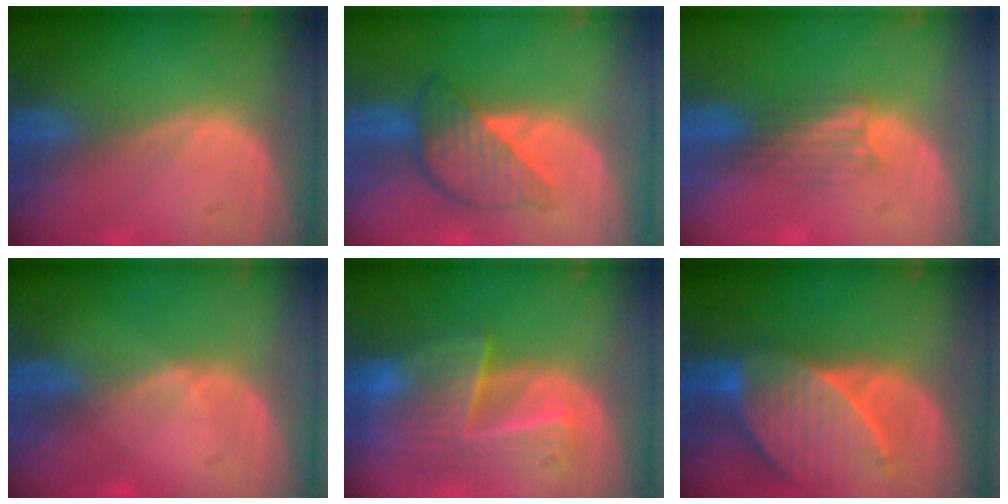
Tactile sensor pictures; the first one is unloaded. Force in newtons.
{"total": 6.3, "press": 6.3, "slide": 0.3}
{"total": 3.3, "press": 2.9, "slide": 1.6}
{"total": 0.8, "press": 0.8, "slide": 0.1}
{"total": 8.9, "press": 8.3, "slide": 3.3}
{"total": 9.6, "press": 8.7, "slide": 3.9}